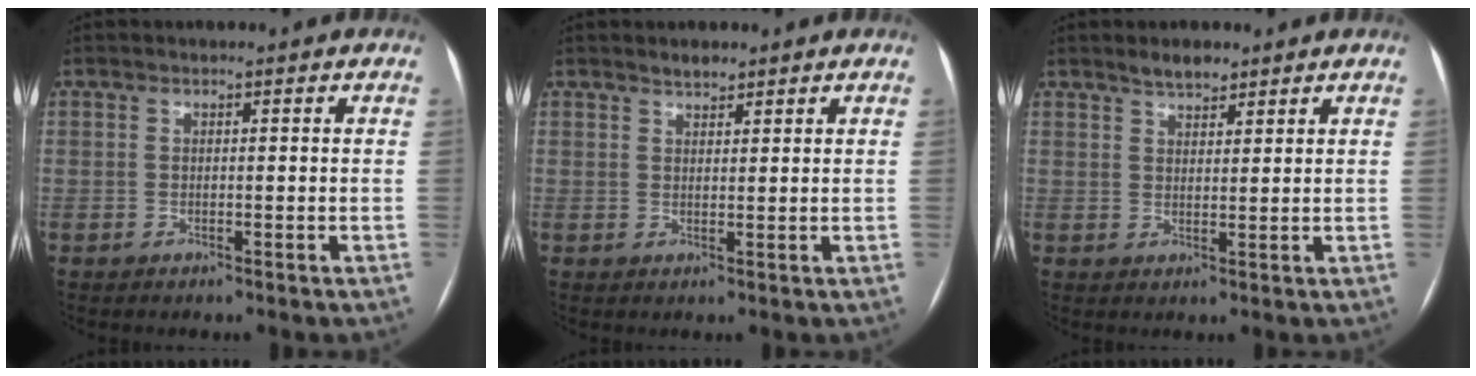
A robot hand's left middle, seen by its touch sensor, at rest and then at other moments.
{"total": 1.7, "force": [1.5, 0.6, 0.5], "torque": [-0.012, 0.003, 0.026]}
{"total": 3.0, "force": [2.5, 1.1, 1.2], "torque": [-0.024, 0.005, 0.043]}